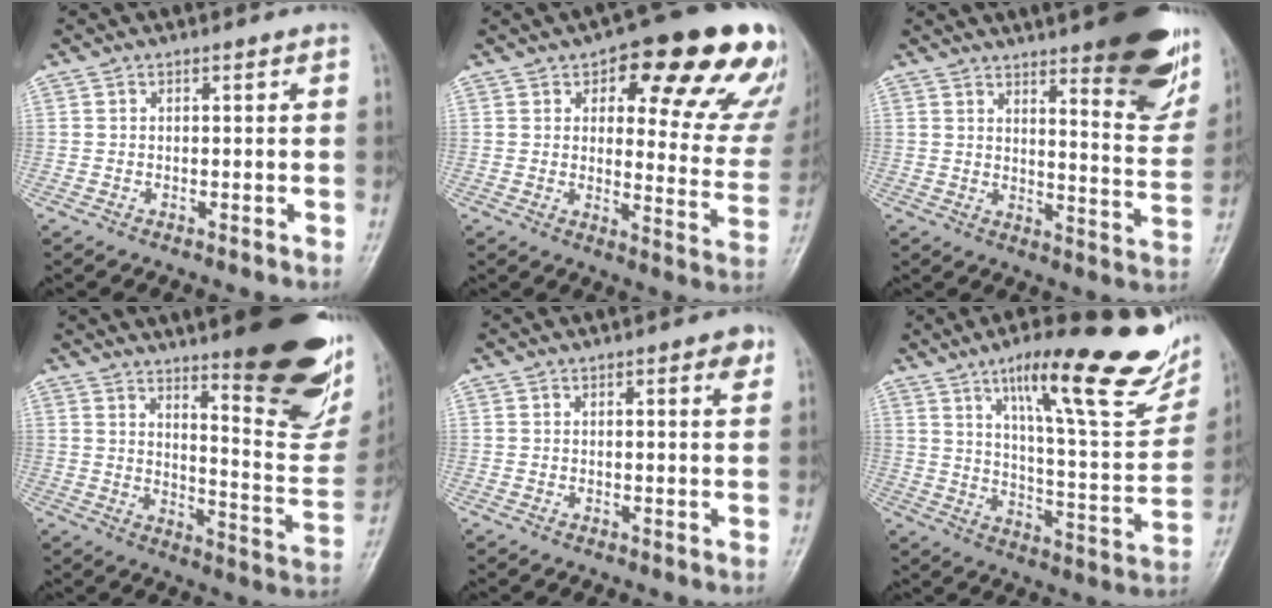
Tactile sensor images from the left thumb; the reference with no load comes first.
{"total": 22.6, "force": [12.1, 8.5, 17.1], "torque": [-0.161, -0.037, 0.150]}
{"total": 22.0, "force": [14.1, 5.8, 15.8], "torque": [-0.173, -0.075, 0.180]}
{"total": 26.7, "force": [17.1, 6.7, 19.5], "torque": [-0.225, -0.102, 0.230]}
{"total": 3.1, "force": [1.6, 0.9, 2.5], "torque": [-0.027, -0.005, 0.017]}
{"total": 25.5, "force": [15.0, 5.8, 19.8], "torque": [-0.248, -0.052, 0.228]}